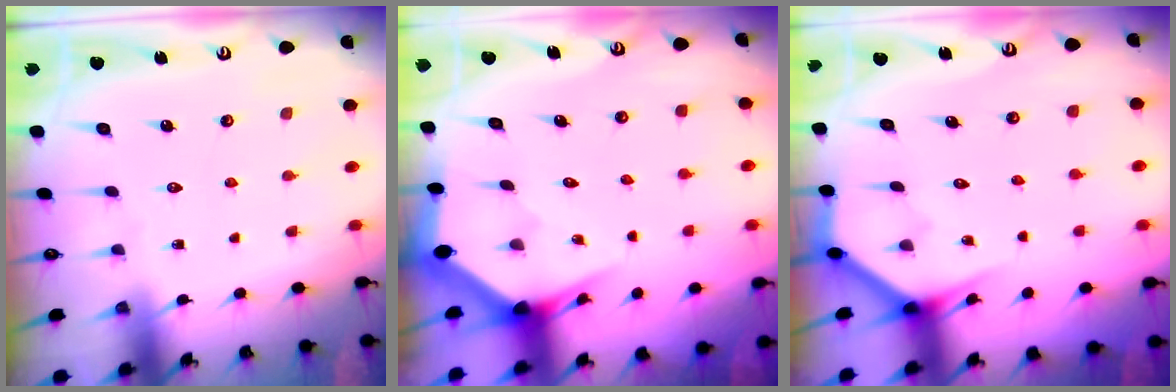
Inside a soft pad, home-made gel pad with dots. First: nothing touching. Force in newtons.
{"total": 3.7, "press": 3.7, "slide": 0.1}
{"total": 3.8, "press": 3.8, "slide": 0.3}